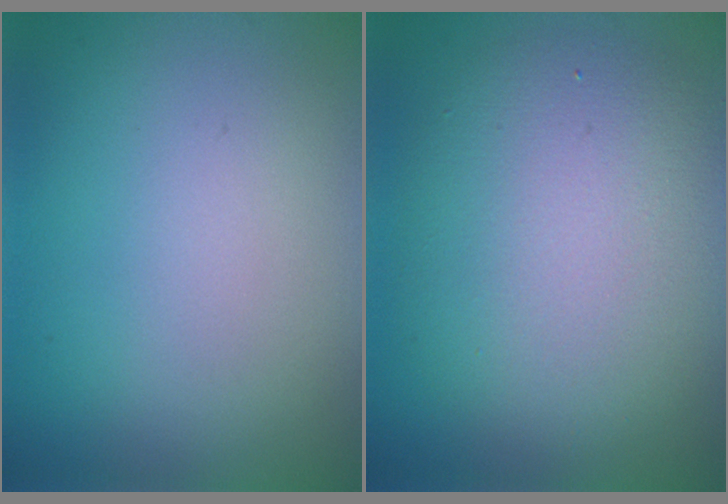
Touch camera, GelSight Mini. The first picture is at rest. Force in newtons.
{"total": 8.0, "press": 8.0, "slide": 0.4}